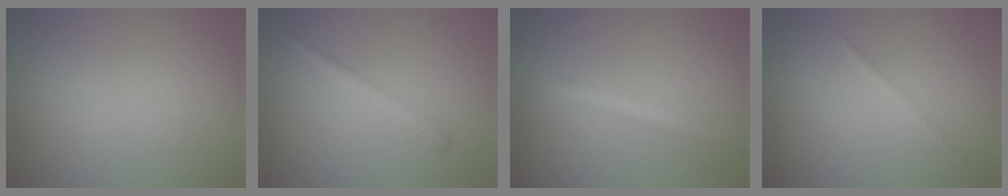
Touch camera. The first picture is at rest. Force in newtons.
{"total": 1.5, "press": 1.5, "slide": 0.1}
{"total": 2.8, "press": 2.8, "slide": 0.1}
{"total": 0.7, "press": 0.7, "slide": 0.1}